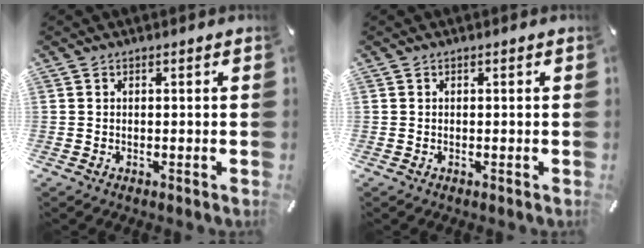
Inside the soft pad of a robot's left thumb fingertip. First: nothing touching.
{"total": 0.0}